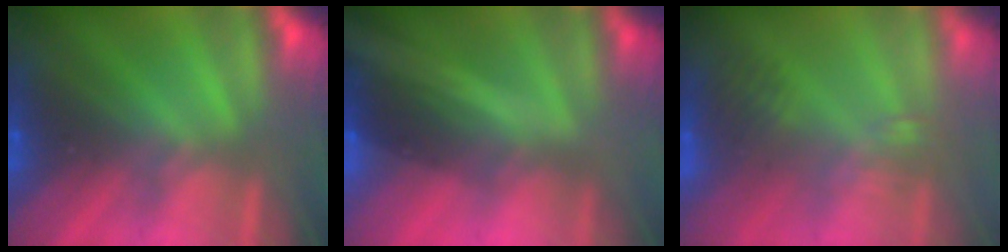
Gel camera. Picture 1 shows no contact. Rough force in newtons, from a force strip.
{"total": 2.1}
{"total": 2.6}